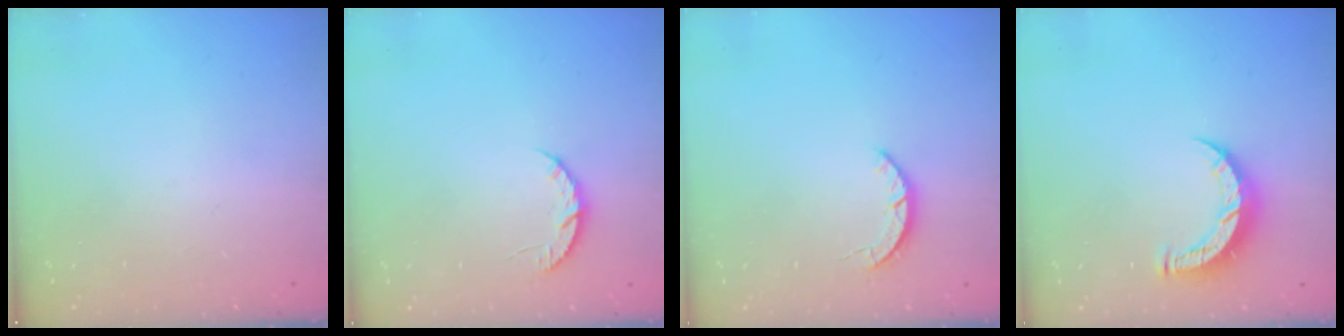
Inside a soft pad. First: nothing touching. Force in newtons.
{"total": 5.0, "press": 4.9, "slide": 0.6}
{"total": 2.2, "press": 2.2, "slide": 0.4}
{"total": 7.7, "press": 7.7, "slide": 0.3}